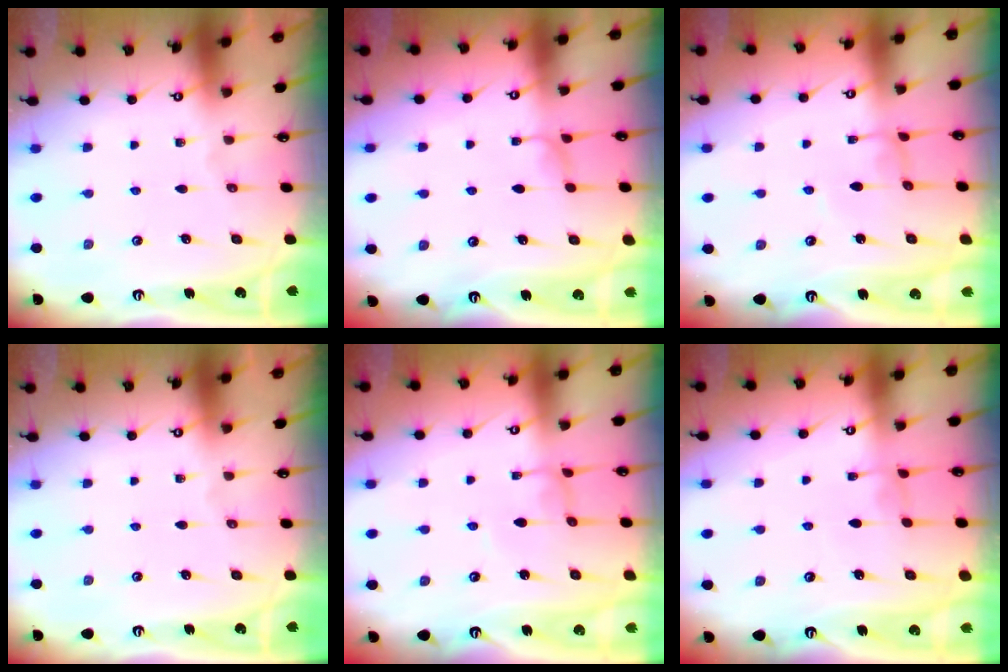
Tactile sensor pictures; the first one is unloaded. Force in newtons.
{"total": 0.9, "press": 0.3, "slide": 0.8}
{"total": 1.4, "press": 1.4, "slide": 0.1}
{"total": 0.0}
{"total": 1.4, "press": 1.4, "slide": 0.1}
{"total": 1.0, "press": 0.9, "slide": 0.5}